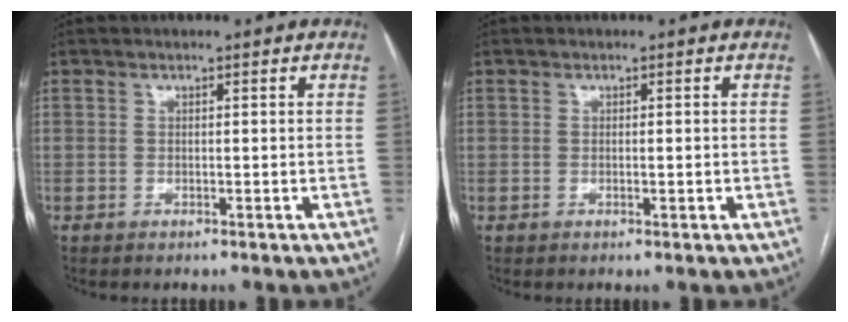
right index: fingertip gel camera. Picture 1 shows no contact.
{"total": 0.8, "force": [-0.1, 0.1, 0.8], "torque": [-0.015, -0.002, 0.001]}